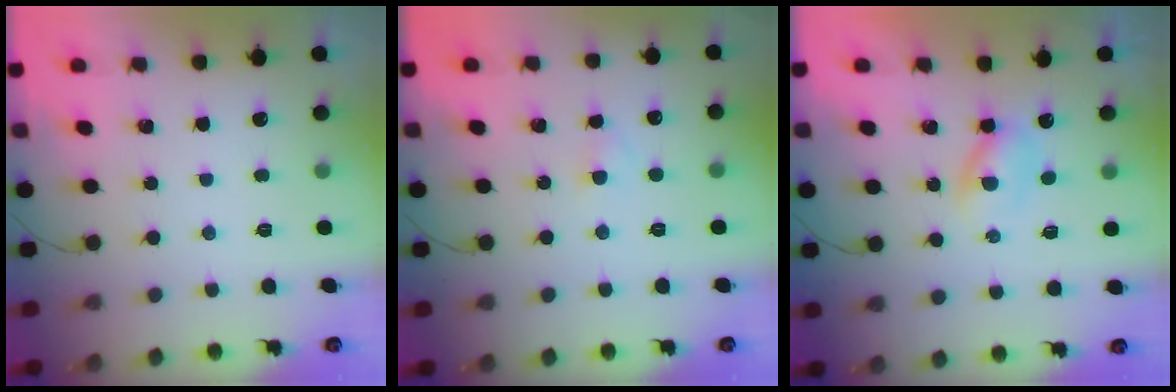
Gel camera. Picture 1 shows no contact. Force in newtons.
{"total": 1.9, "press": 1.7, "slide": 0.8}
{"total": 3.0, "press": 2.7, "slide": 1.3}